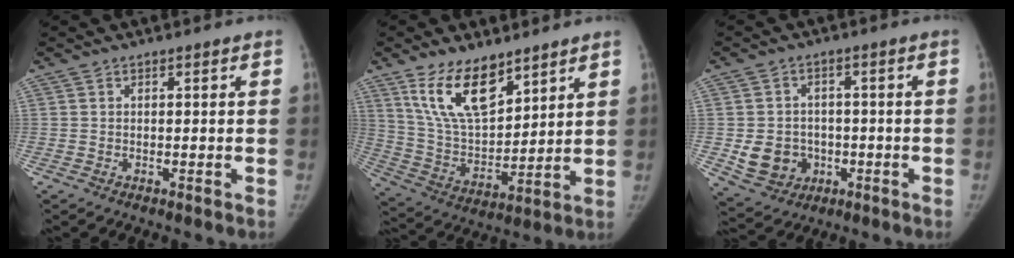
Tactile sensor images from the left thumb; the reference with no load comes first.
{"total": 14.8, "force": [9.5, 6.9, 9.0], "torque": [-0.131, -0.056, 0.192]}
{"total": 8.7, "force": [-1.8, 7.8, 3.6], "torque": [-0.032, 0.009, -0.015]}